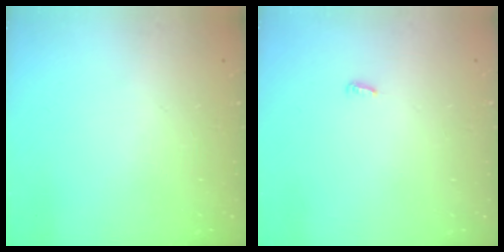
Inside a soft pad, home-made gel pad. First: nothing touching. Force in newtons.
{"total": 2.9, "press": 2.9, "slide": 0.2}